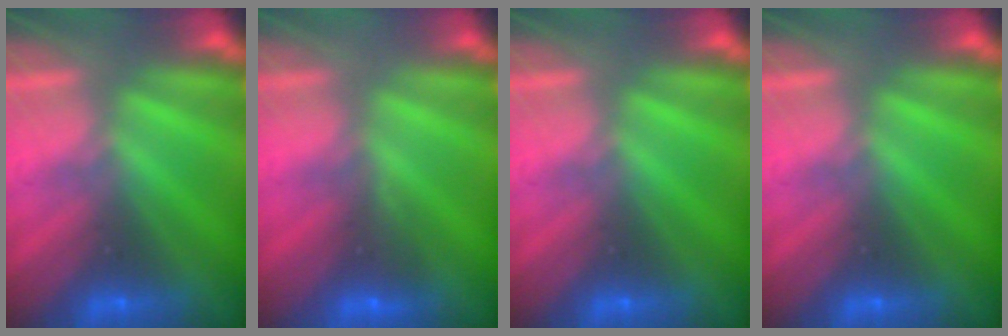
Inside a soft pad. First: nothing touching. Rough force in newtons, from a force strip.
{"total": 2.9}
{"total": 0.0}
{"total": 0.0}